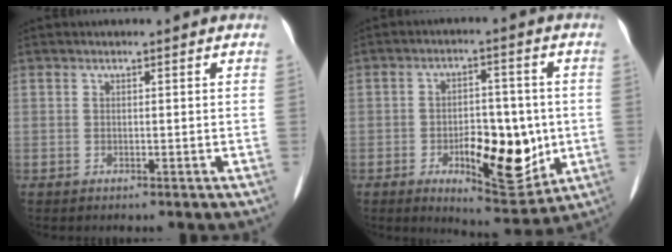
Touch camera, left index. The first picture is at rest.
{"total": 12.0, "force": [-2.8, 5.1, 10.6], "torque": [-0.150, -0.001, -0.029]}